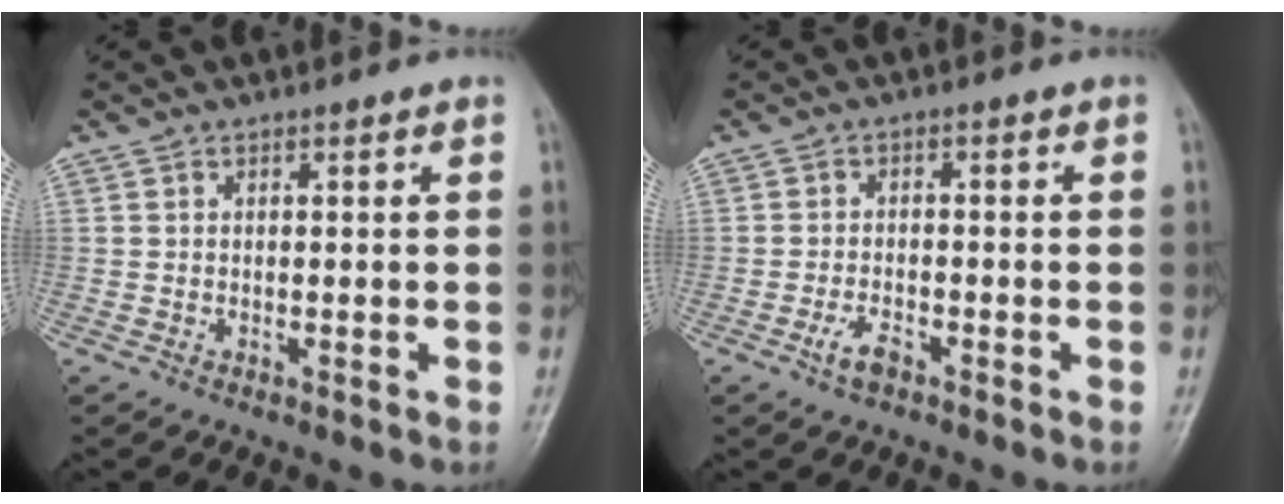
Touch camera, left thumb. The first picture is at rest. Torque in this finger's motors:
{"motor_torque": [-0.02, 0.04, 0.06, 0.04, 0.00]}